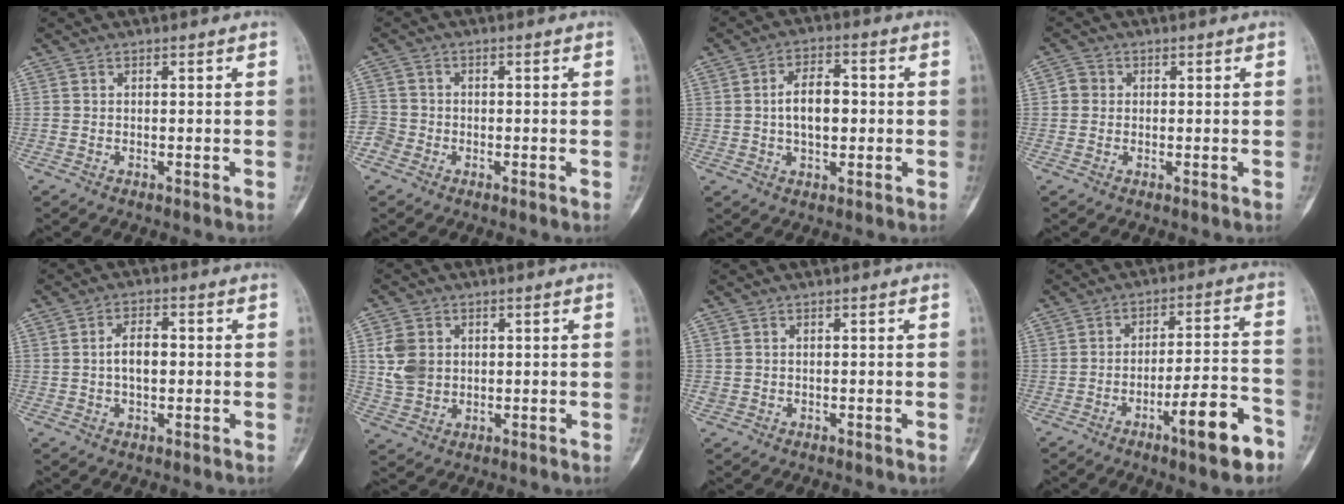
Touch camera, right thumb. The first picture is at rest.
{"total": 3.9, "force": [-1.7, 3.4, 0.9], "torque": [-0.009, 0.012, -0.038]}
{"total": 7.8, "force": [0.1, 4.5, 6.4], "torque": [-0.094, 0.014, -0.001]}
{"total": 2.5, "force": [0.1, 2.4, 0.8], "torque": [0.005, 0.005, -0.004]}
{"total": 5.1, "force": [0.1, 2.9, 4.2], "torque": [-0.070, 0.010, -0.001]}
{"total": 7.1, "force": [1.2, 5.8, 4.0], "torque": [-0.064, -0.003, 0.030]}
{"total": 0.8, "force": [0.0, 0.8, 0.2], "torque": [-0.002, 0.002, 0.001]}
{"total": 11.8, "force": [-6.5, 2.6, 9.5], "torque": [-0.133, 0.046, -0.097]}